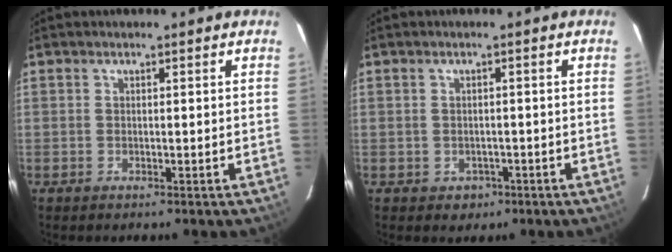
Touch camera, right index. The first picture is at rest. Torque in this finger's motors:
{"motor_torque": [0.07, -0.02, -0.06, -0.04]}